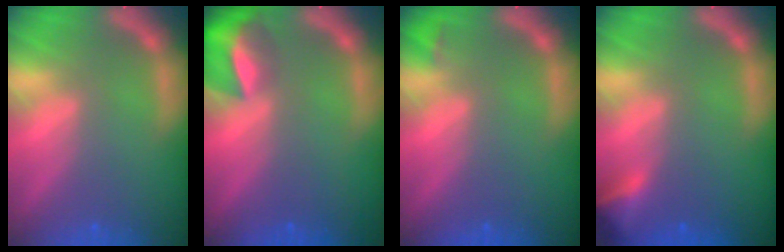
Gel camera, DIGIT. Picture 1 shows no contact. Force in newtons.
{"total": 6.4}
{"total": 0.9}
{"total": 2.9}